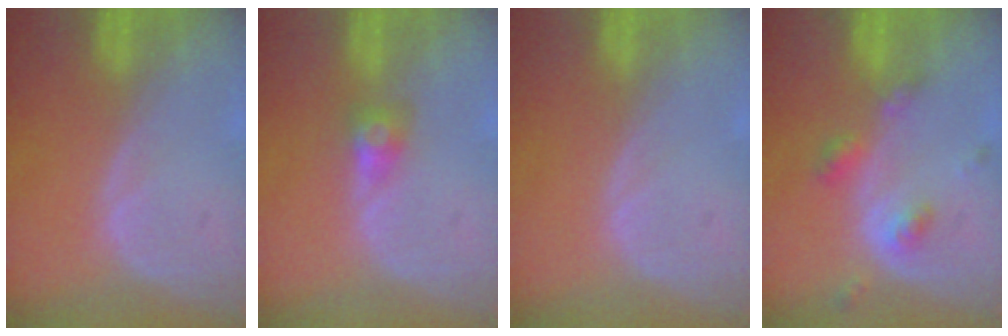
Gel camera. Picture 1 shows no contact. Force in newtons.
{"total": 2.8, "press": 2.4, "slide": 1.5}
{"total": 0.0}
{"total": 4.6, "press": 4.1, "slide": 2.1}